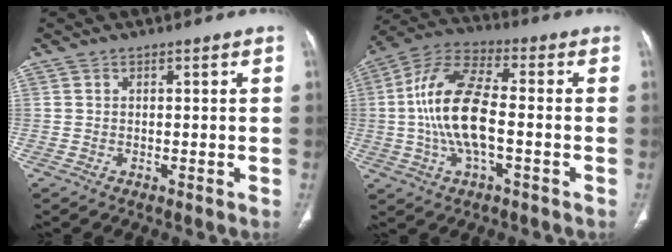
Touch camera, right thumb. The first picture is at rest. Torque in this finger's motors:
{"motor_torque": [2.15, 2.86, 2.14, -0.61, 0.80]}